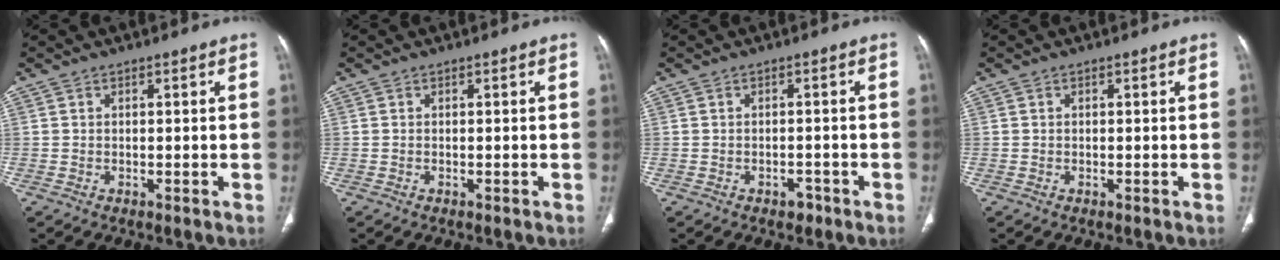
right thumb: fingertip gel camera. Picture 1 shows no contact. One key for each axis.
{"total": 0.0}
{"total": 2.1, "fx": -1.3, "fy": 1.3, "fz": 1.0, "tx": -0.008, "ty": 0.007, "tz": -0.015}
{"total": 0.0}